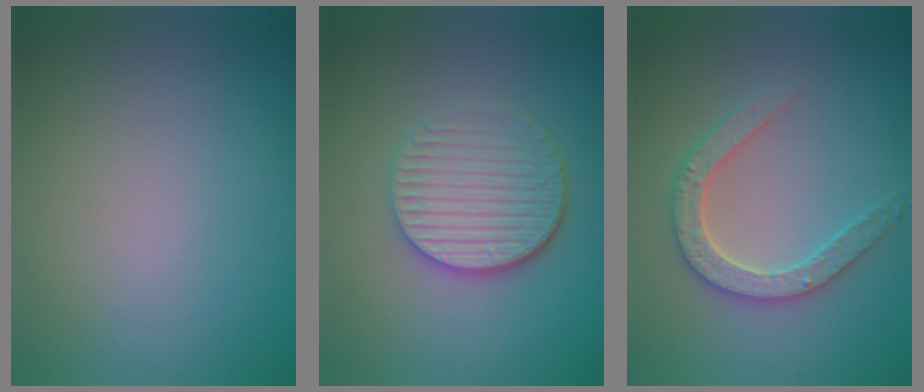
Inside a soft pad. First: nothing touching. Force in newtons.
{"total": 5.3, "press": 3.8, "slide": 3.6}
{"total": 3.2, "press": 3.1, "slide": 0.7}